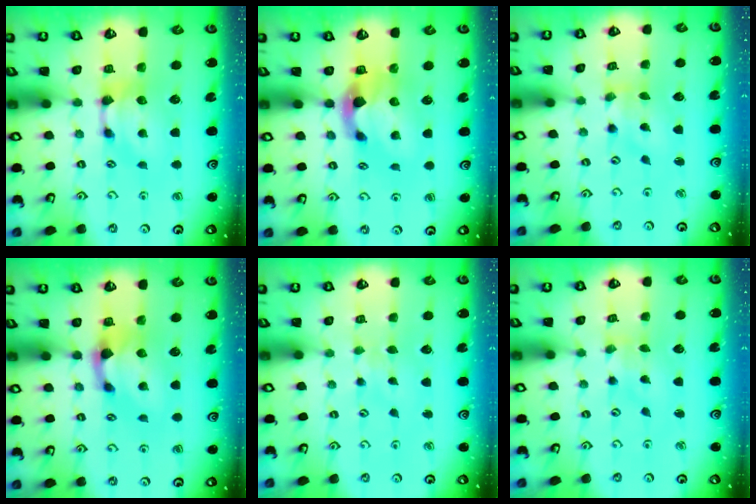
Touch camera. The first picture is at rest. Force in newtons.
{"total": 2.9, "press": 2.6, "slide": 1.4}
{"total": 2.1, "press": 1.8, "slide": 1.1}
{"total": 1.5, "press": 0.7, "slide": 1.3}
{"total": 4.5, "press": 4.5, "slide": 0.2}
{"total": 4.1, "press": 4.1, "slide": 0.7}